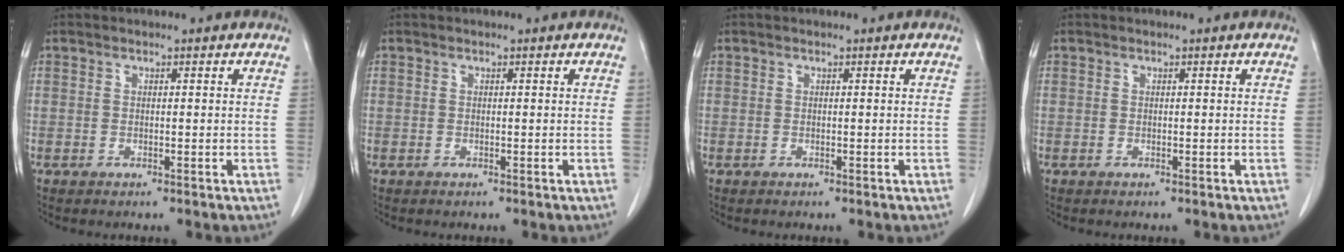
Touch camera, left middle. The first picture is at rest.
{"total": 0.0}
{"total": 0.0}
{"total": 0.0}